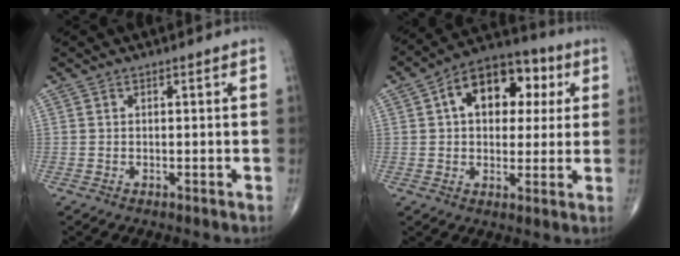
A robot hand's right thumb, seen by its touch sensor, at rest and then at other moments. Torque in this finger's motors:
{"motor_torque": [0.23, 2.81, 1.29, 0.14, 0.07]}